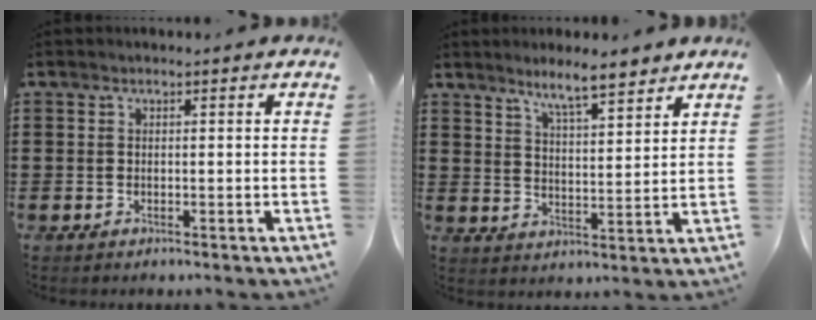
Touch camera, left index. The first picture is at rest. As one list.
[{"total": 6.4, "force": [5.6, 0.4, 2.9], "torque": [-0.066, -0.021, 0.099]}]